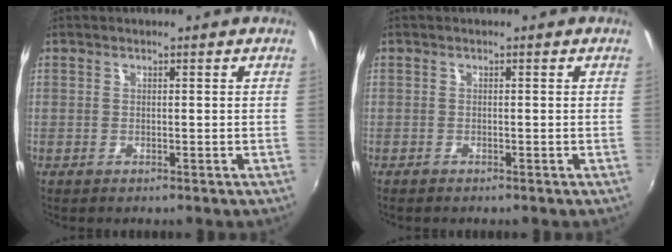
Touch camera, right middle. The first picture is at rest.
{"total": 0.8, "force": [-0.7, 0.3, 0.2], "torque": [-0.007, -0.004, -0.015]}